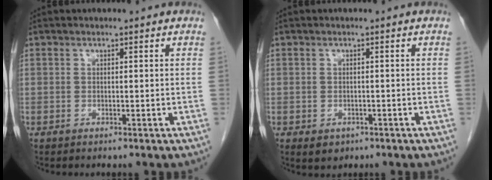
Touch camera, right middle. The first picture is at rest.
{"total": 2.1, "force": [-1.0, 1.6, 0.8], "torque": [-0.011, 0.002, -0.002]}